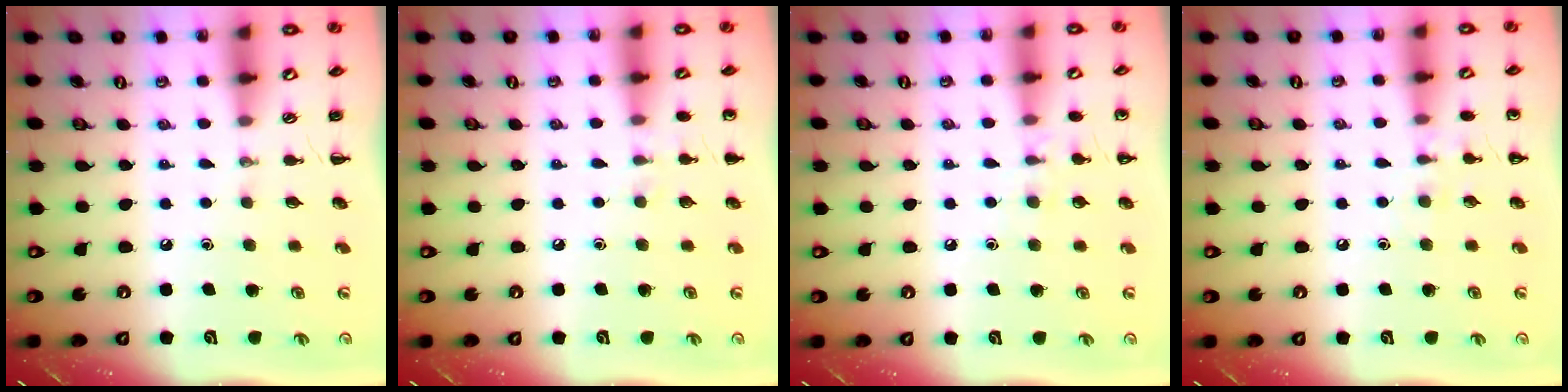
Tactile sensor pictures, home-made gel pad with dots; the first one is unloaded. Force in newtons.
{"total": 4.5, "press": 4.3, "slide": 1.5}
{"total": 7.4, "press": 7.1, "slide": 2.1}
{"total": 7.0, "press": 6.7, "slide": 1.9}